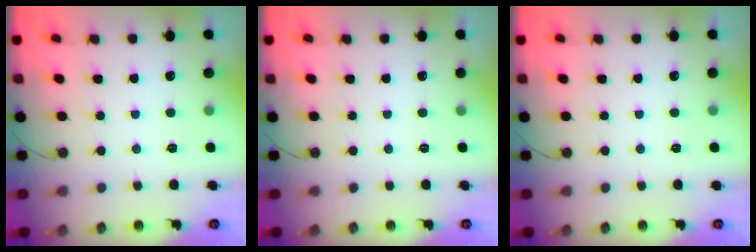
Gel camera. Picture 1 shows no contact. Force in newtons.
{"total": 0.0}
{"total": 0.0}